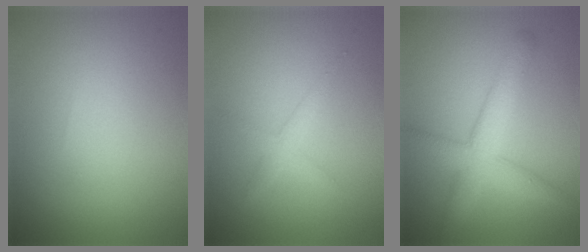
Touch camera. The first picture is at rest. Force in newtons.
{"total": 1.6, "press": 1.6, "slide": 0.1}
{"total": 4.6, "press": 4.6, "slide": 0.1}